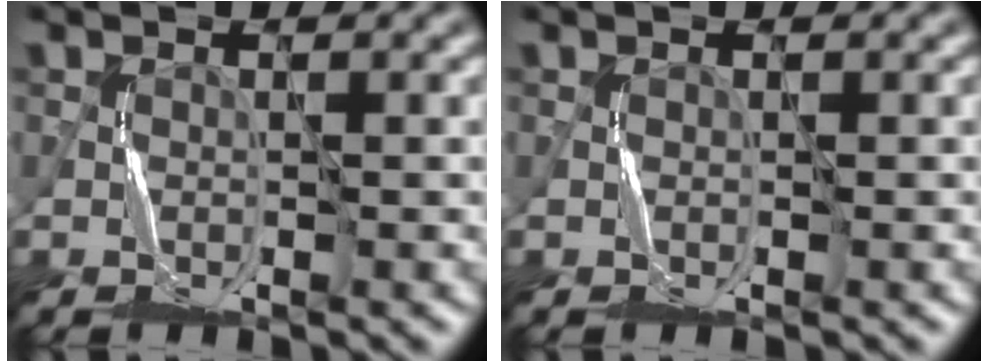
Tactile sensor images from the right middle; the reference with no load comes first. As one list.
[{"total": 0.0}]